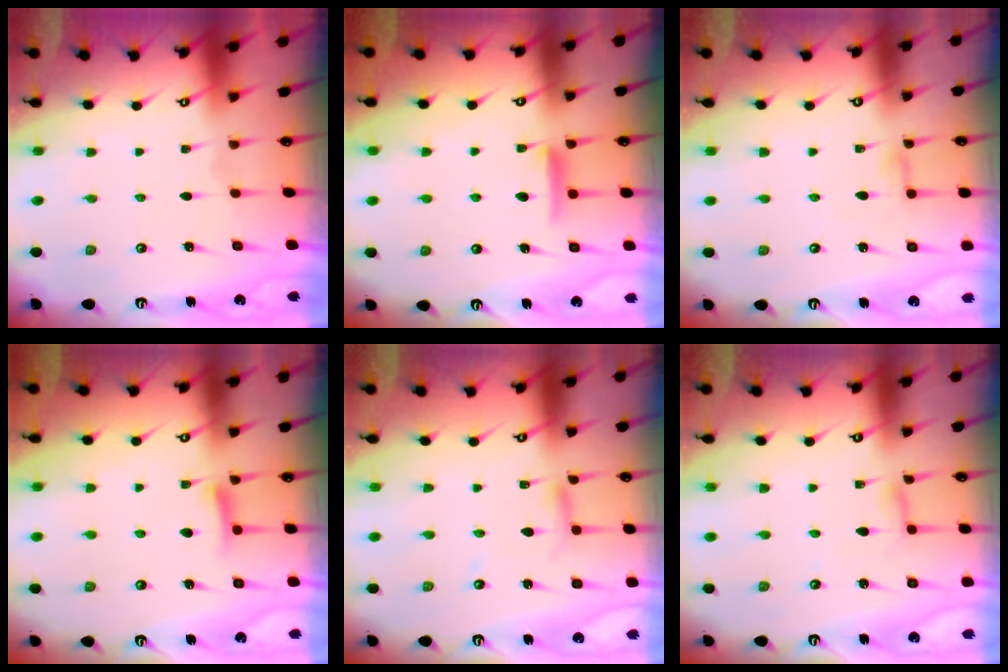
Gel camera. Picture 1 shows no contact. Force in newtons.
{"total": 7.1, "press": 7.1, "slide": 0.7}
{"total": 3.9, "press": 3.9, "slide": 0.5}
{"total": 6.0, "press": 5.9, "slide": 0.7}
{"total": 2.7, "press": 2.7, "slide": 0.3}
{"total": 3.0, "press": 3.0, "slide": 0.3}